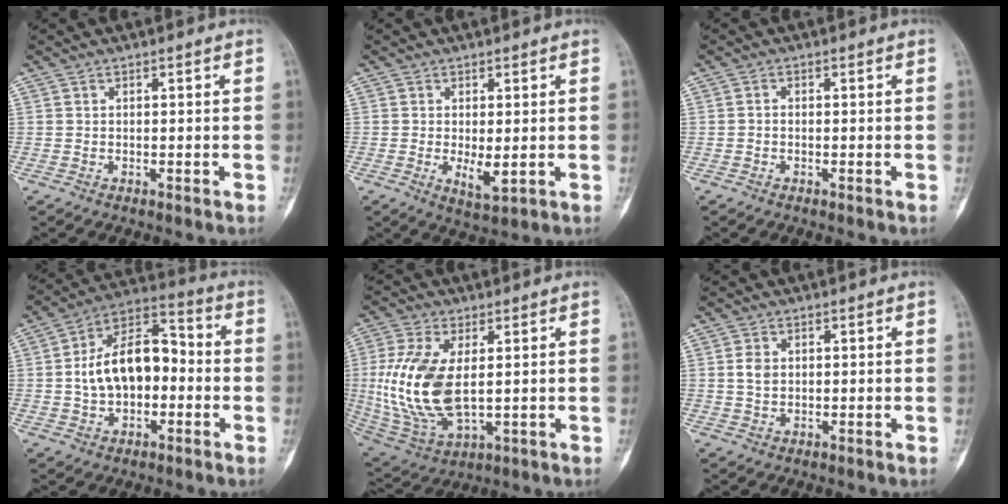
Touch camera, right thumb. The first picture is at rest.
{"total": 4.1, "force": [-0.5, 1.6, 3.8], "torque": [-0.057, -0.014, -0.004]}
{"total": 0.7, "force": [-0.3, 0.5, 0.3], "torque": [0.003, 0.001, -0.012]}
{"total": 15.0, "force": [-1.1, 9.4, 11.7], "torque": [-0.175, 0.043, -0.027]}
{"total": 17.0, "force": [1.0, 8.8, 14.5], "torque": [-0.308, -0.014, 0.032]}
{"total": 2.9, "force": [0.5, 2.1, 1.9], "torque": [-0.030, -0.001, 0.008]}